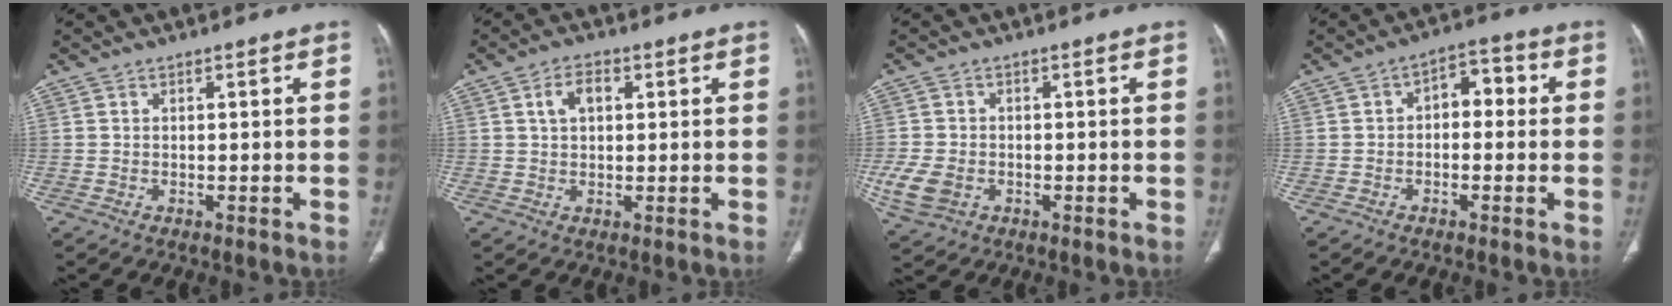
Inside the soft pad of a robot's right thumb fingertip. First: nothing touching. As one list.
[{"total": 4.7, "force": [1.5, 2.9, 3.4], "torque": [-0.058, 0.008, 0.026]}, {"total": 6.6, "force": [-1.8, 5.0, 3.9], "torque": [-0.086, 0.002, -0.026]}, {"total": 5.9, "force": [0.2, 3.7, 4.6], "torque": [-0.041, 0.025, -0.009]}]